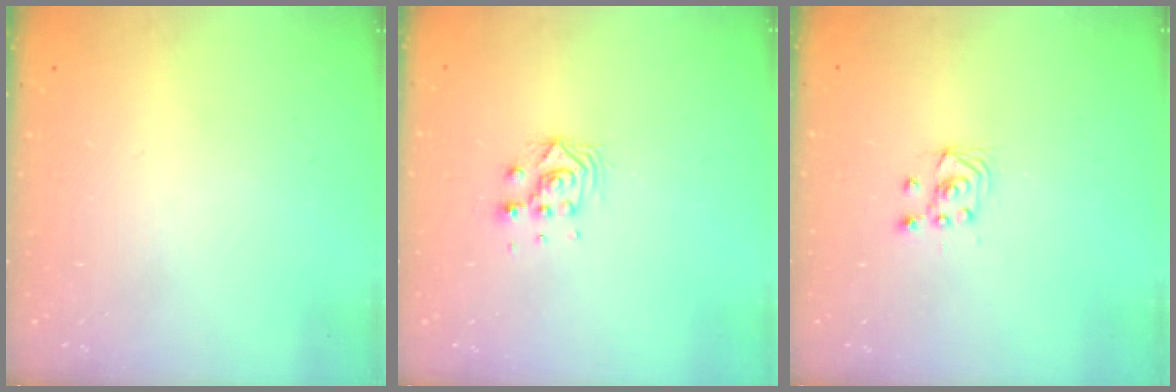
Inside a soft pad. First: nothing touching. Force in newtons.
{"total": 6.1, "press": 6.1, "slide": 0.2}
{"total": 2.9, "press": 2.7, "slide": 1.0}